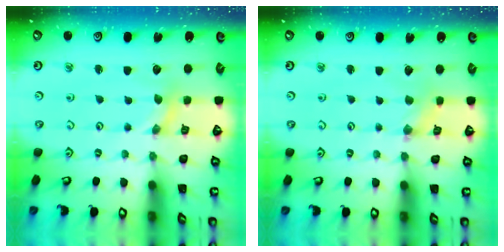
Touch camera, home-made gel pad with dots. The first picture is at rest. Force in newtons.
{"total": 1.4, "press": 1.3, "slide": 0.3}